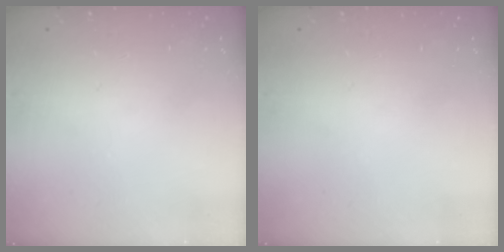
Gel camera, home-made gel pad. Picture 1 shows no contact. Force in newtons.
{"total": 0.0}